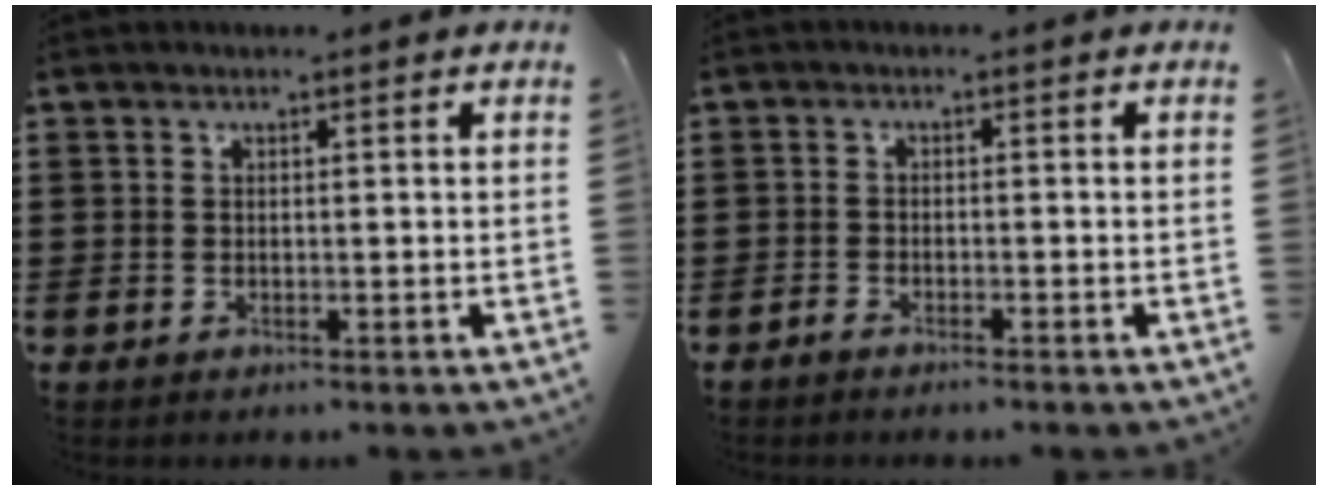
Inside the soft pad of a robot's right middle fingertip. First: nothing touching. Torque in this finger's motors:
{"motor_torque": [-0.11, -0.11, 0.00, -0.01]}